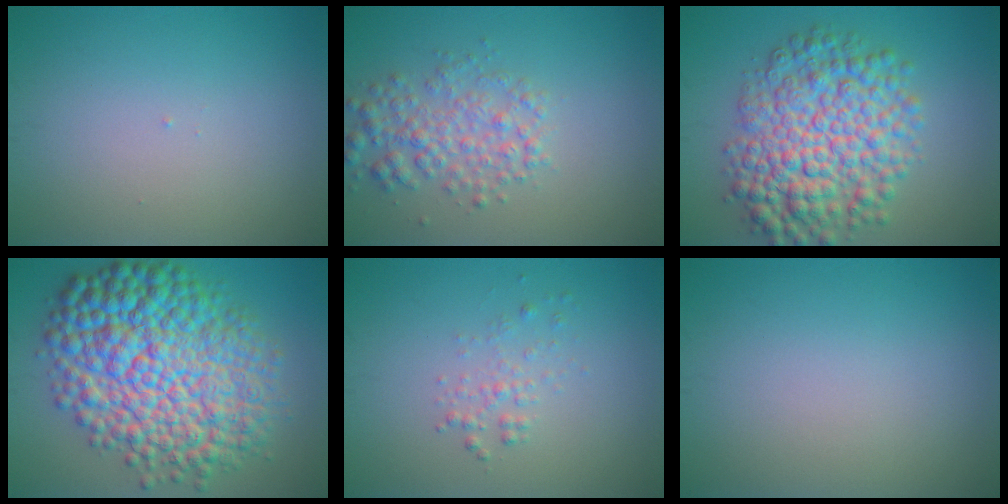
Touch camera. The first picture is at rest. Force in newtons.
{"total": 3.6, "press": 3.6, "slide": 0.1}
{"total": 9.1, "press": 9.1, "slide": 0.2}
{"total": 13.8, "press": 13.8, "slide": 0.0}
{"total": 1.4, "press": 1.4, "slide": 0.0}
{"total": 0.0}